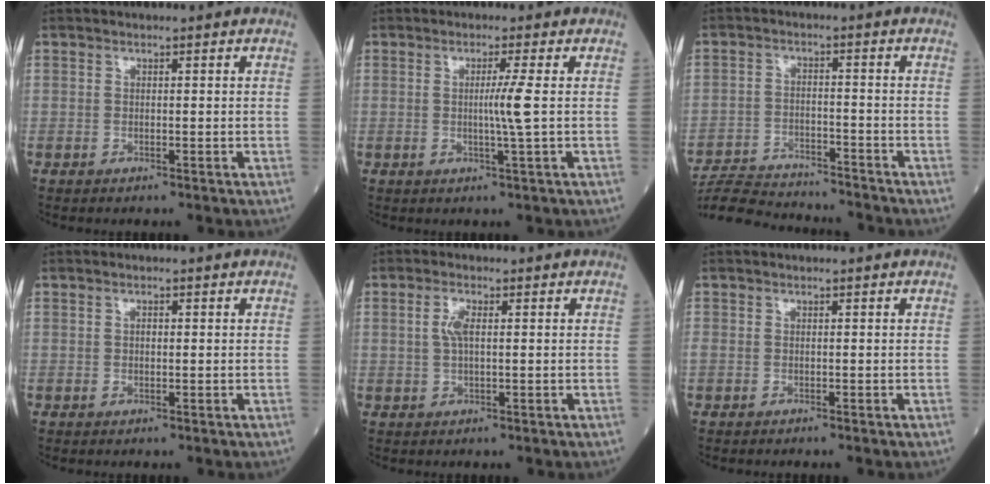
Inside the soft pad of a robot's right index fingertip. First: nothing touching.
{"total": 3.4, "force": [0.0, -1.2, 3.1], "torque": [-0.056, -0.008, 0.000]}
{"total": 12.2, "force": [-11.9, 1.1, 2.4], "torque": [-0.047, 0.007, -0.189]}
{"total": 0.8, "force": [0.0, 0.4, 0.7], "torque": [-0.015, 0.001, 0.000]}
{"total": 2.7, "force": [0.5, 0.9, 2.6], "torque": [-0.056, 0.005, 0.009]}
{"total": 0.9, "force": [-0.6, 0.5, 0.4], "torque": [-0.016, -0.002, -0.010]}